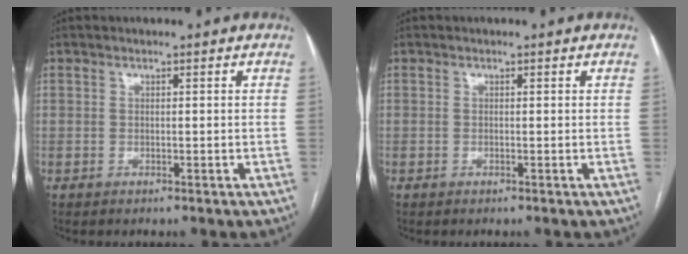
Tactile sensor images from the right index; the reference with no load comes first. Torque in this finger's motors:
{"motor_torque": [0.03, 0.14, -0.05, -0.01]}